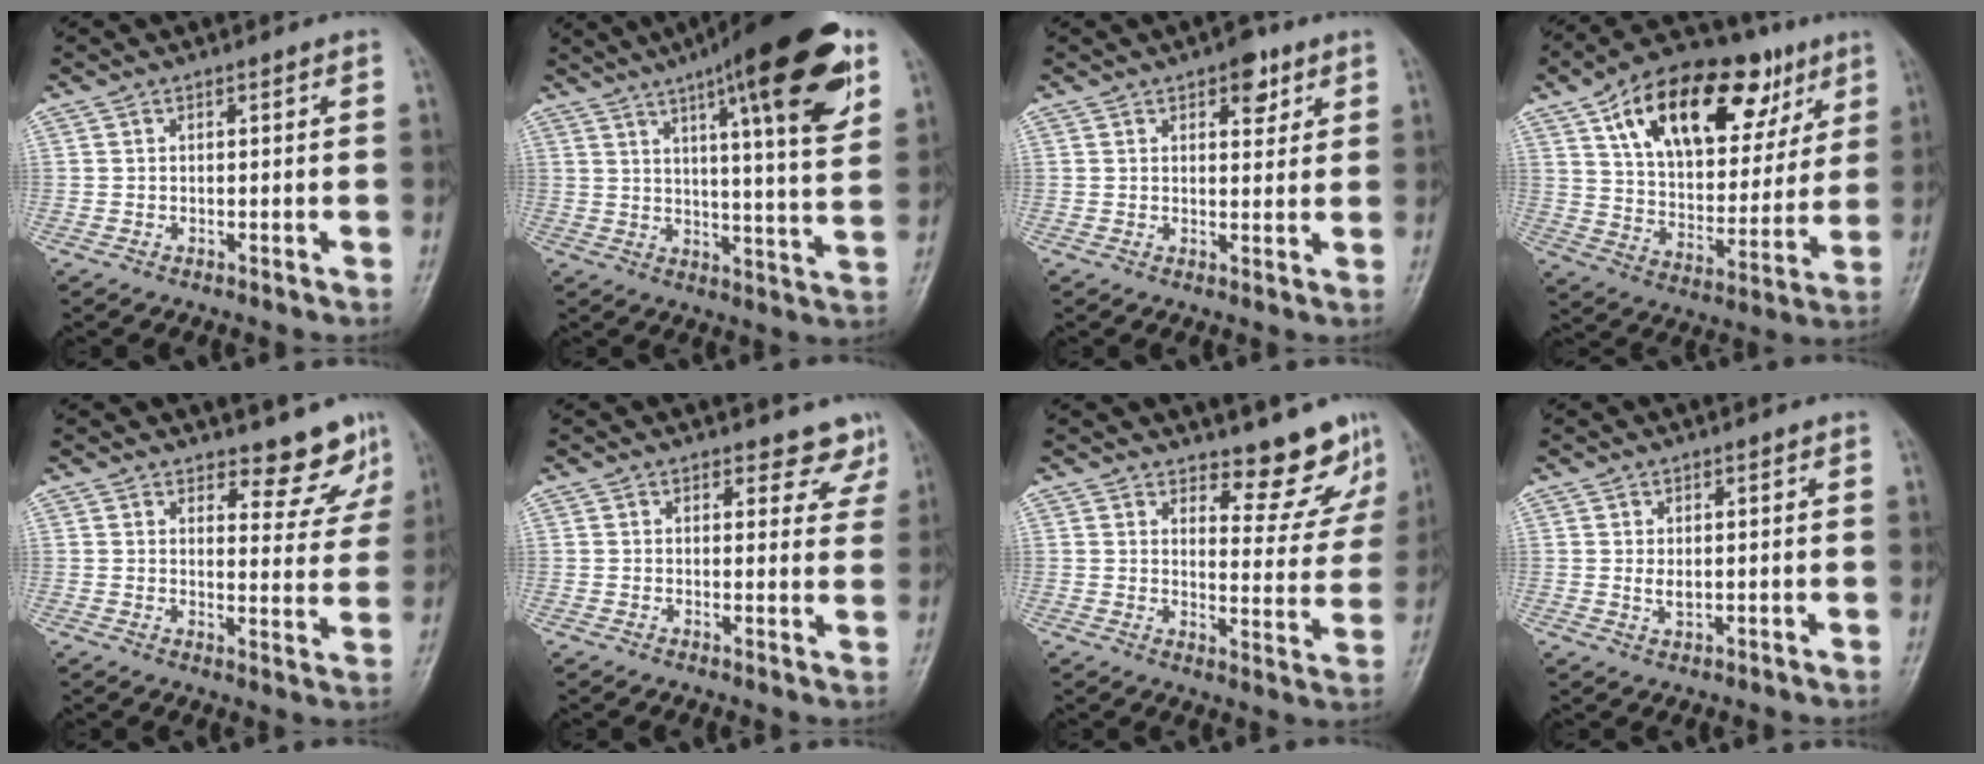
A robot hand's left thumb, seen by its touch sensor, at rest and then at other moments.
{"total": 22.8, "force": [11.6, 4.7, 19.1], "torque": [-0.257, -0.025, 0.164]}
{"total": 5.3, "force": [2.9, 2.8, 3.4], "torque": [-0.020, -0.011, 0.035]}
{"total": 27.3, "force": [13.2, 14.4, 19.0], "torque": [-0.258, 0.000, 0.214]}
{"total": 8.1, "force": [7.2, 3.1, 2.2], "torque": [0.007, -0.059, 0.083]}
{"total": 5.9, "force": [5.2, 2.7, 0.6], "torque": [0.033, -0.029, 0.041]}
{"total": 9.8, "force": [8.6, 3.4, 3.3], "torque": [-0.008, -0.082, 0.110]}
{"total": 2.1, "force": [0.5, 1.3, 1.6], "torque": [-0.023, -0.007, 0.011]}